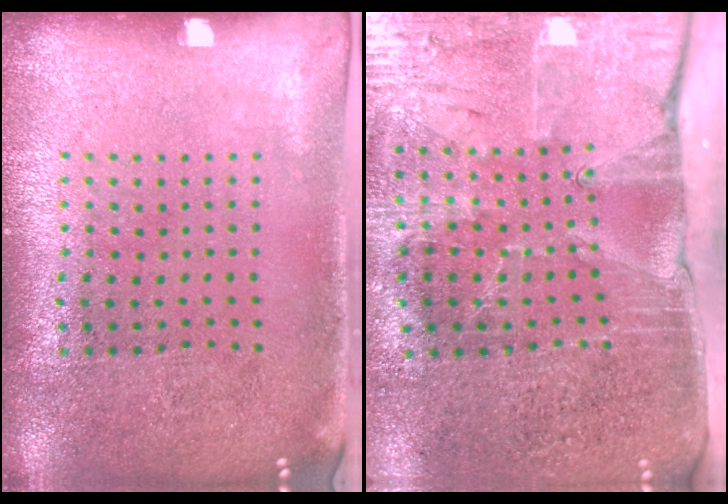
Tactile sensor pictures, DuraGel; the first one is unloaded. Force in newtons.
{"total": 4.3, "press": 3.6, "slide": 2.3}